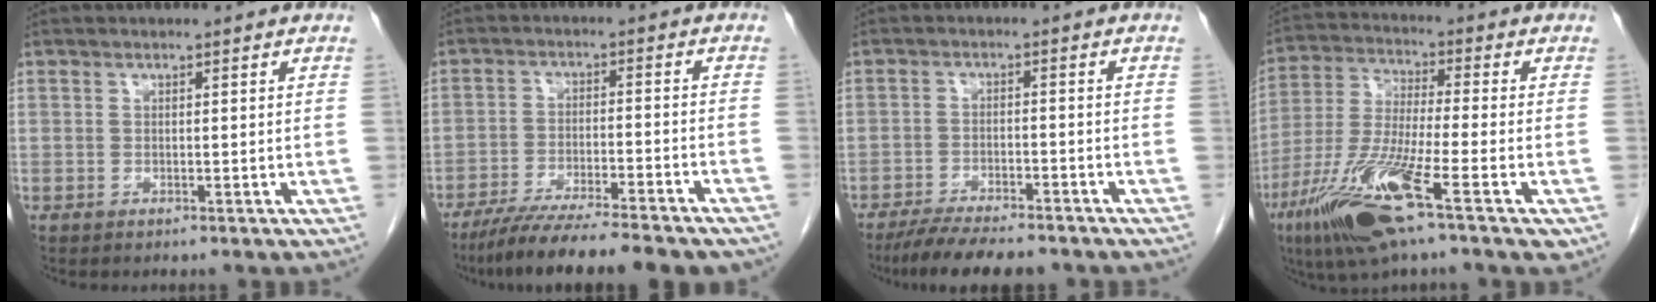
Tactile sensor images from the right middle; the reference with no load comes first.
{"total": 16.6, "force": [-14.0, 1.7, 8.7], "torque": [-0.124, -0.023, -0.211]}
{"total": 9.6, "force": [-8.3, 1.7, 4.7], "torque": [-0.072, -0.019, -0.130]}
{"total": 15.4, "force": [-7.5, 1.4, 13.4], "torque": [-0.276, -0.030, -0.139]}